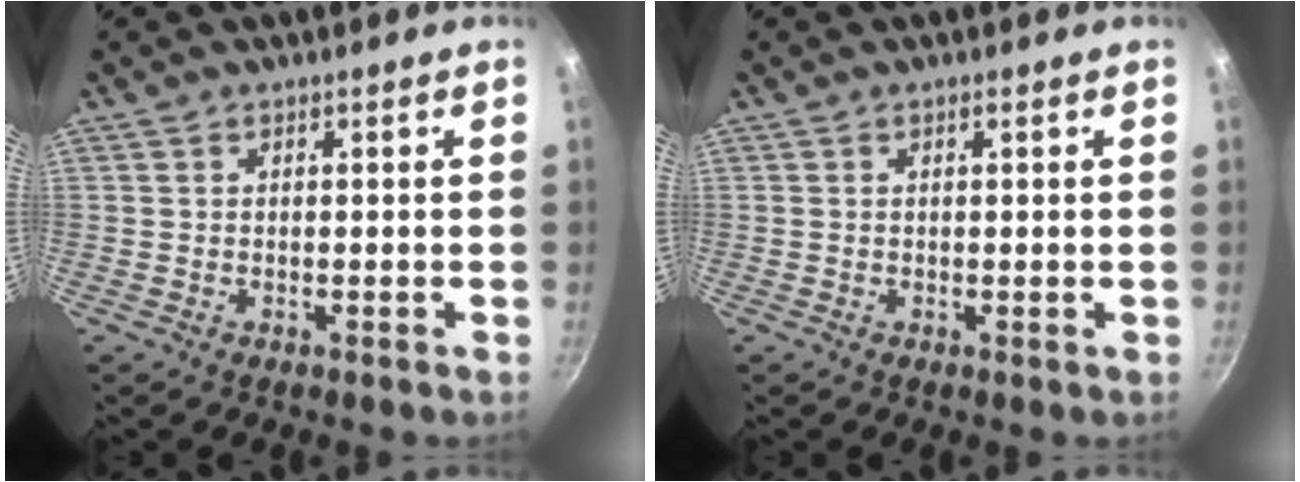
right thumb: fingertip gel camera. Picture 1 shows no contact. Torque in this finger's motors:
{"motor_torque": [0.11, -0.03, -0.26, 0.03, 0.02]}